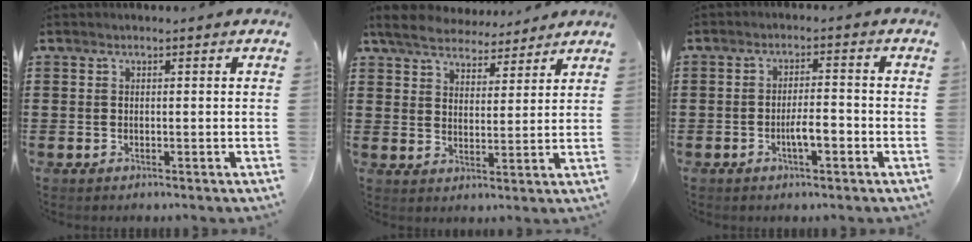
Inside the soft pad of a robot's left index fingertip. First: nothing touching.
{"total": 5.6, "force": [5.1, 1.7, 1.4], "torque": [-0.052, -0.017, 0.091]}
{"total": 4.0, "force": [-1.6, 1.0, 3.5], "torque": [-0.069, 0.003, -0.032]}